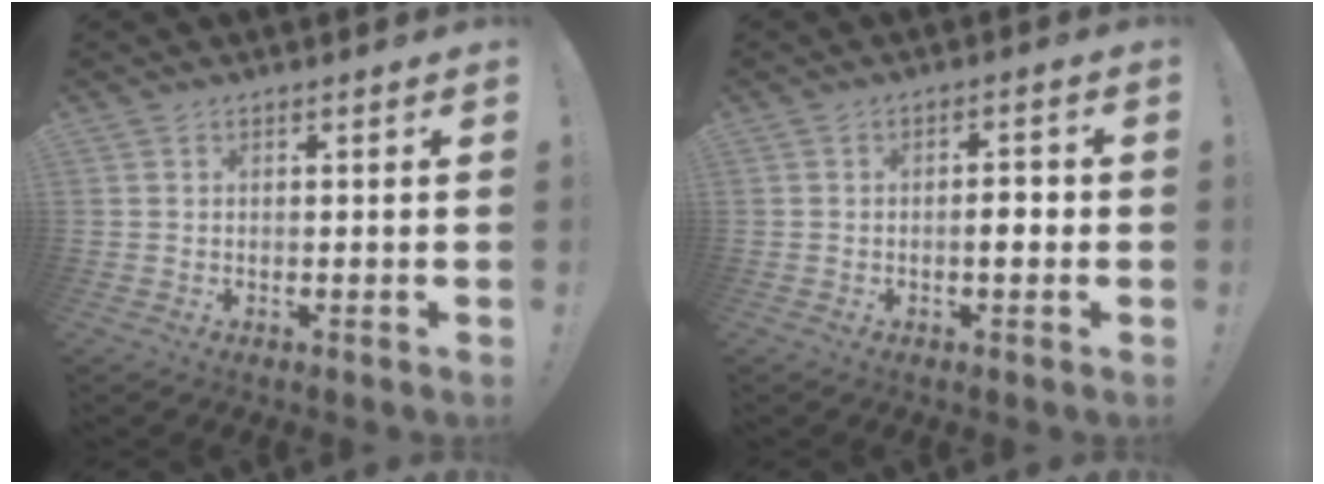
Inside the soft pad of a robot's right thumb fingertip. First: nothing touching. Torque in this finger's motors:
{"motor_torque": [-0.10, 0.17, 0.49, -0.12, 0.00]}